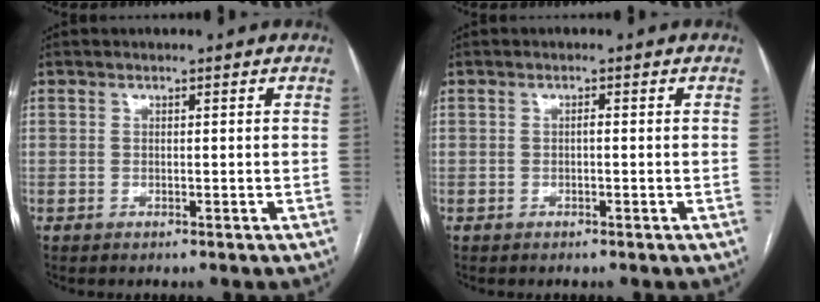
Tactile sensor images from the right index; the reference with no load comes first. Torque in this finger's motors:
{"motor_torque": [0.16, 0.04, 0.04, 0.02]}